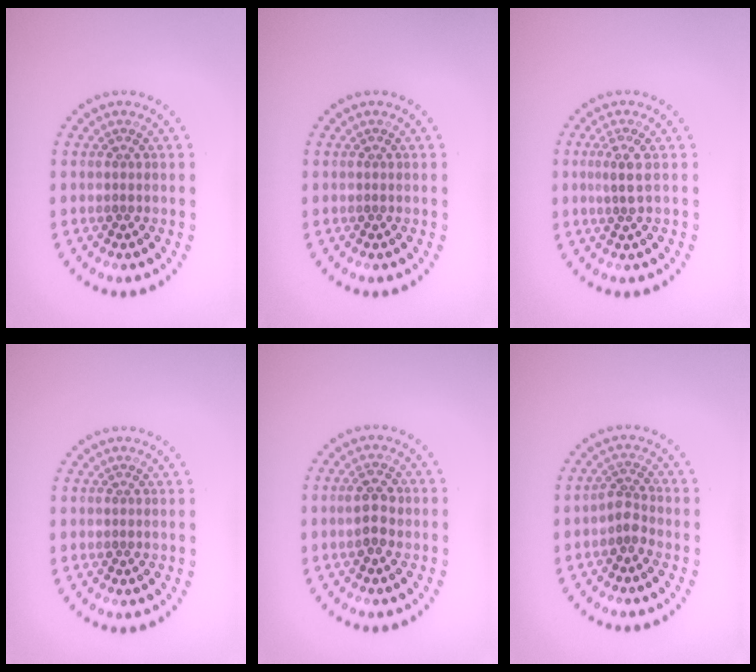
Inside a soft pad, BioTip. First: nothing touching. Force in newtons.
{"total": 0.0}
{"total": 1.7, "press": 1.4, "slide": 0.9}
{"total": 0.0}
{"total": 2.2, "press": 2.2, "slide": 0.3}
{"total": 1.8, "press": 1.4, "slide": 1.2}